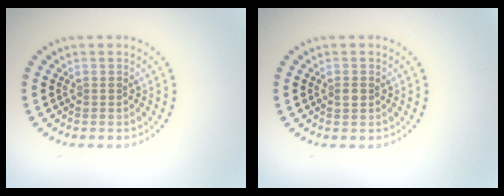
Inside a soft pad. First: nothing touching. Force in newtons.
{"total": 0.9, "press": 0.8, "slide": 0.3}